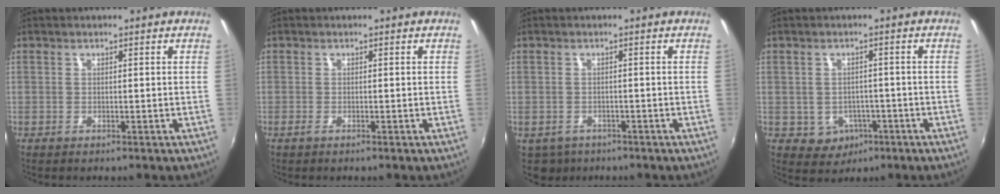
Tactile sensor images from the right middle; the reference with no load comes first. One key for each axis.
{"total": 0.8, "fx": -0.6, "fy": 0.1, "fz": 0.5, "tx": -0.011, "ty": -0.003, "tz": -0.013}
{"total": 3.6, "fx": -2.0, "fy": 2.8, "fz": 1.1, "tx": -0.027, "ty": -0.008, "tz": -0.026}
{"total": 5.0, "fx": -1.9, "fy": 4.4, "fz": 1.3, "tx": -0.040, "ty": 0.007, "tz": -0.013}